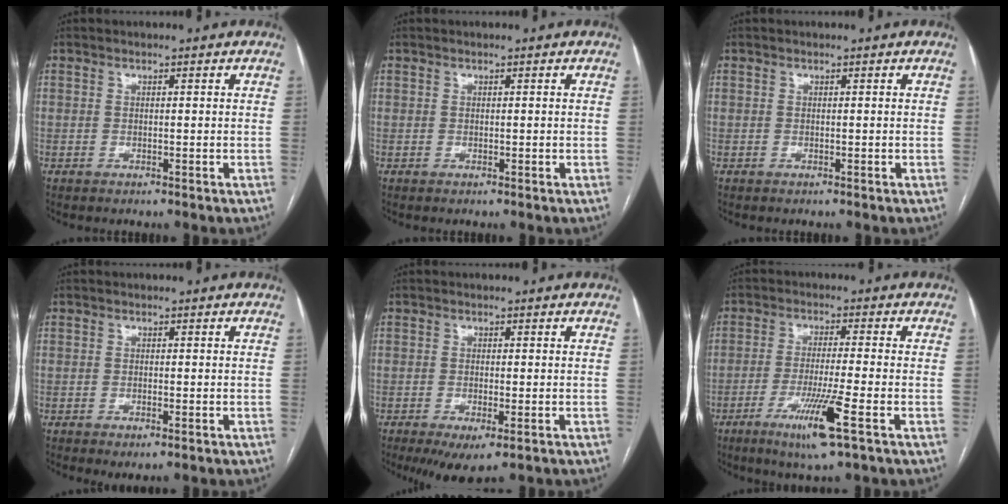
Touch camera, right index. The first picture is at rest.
{"total": 0.0}
{"total": 0.0}
{"total": 2.0, "force": [-1.1, 0.6, 1.6], "torque": [-0.022, -0.004, -0.011]}
{"total": 5.4, "force": [-3.2, 1.5, 4.2], "torque": [-0.058, -0.013, -0.045]}
{"total": 8.5, "force": [-3.9, -0.9, 7.5], "torque": [-0.138, -0.025, -0.071]}